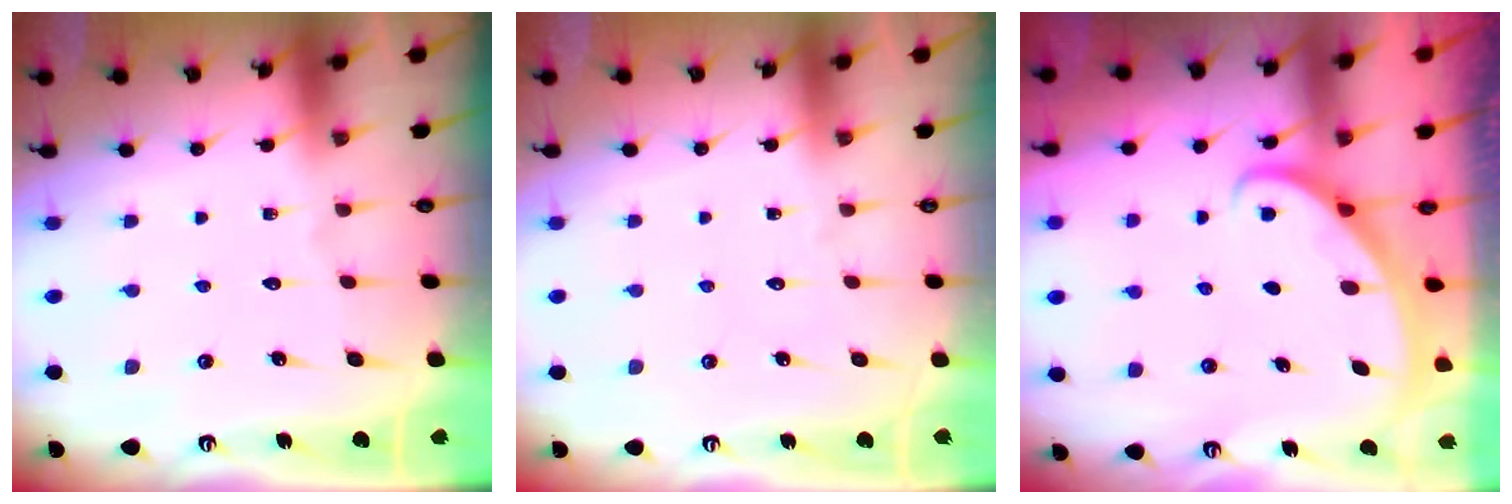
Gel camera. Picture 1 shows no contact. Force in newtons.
{"total": 0.0}
{"total": 2.6, "press": 2.6, "slide": 0.1}